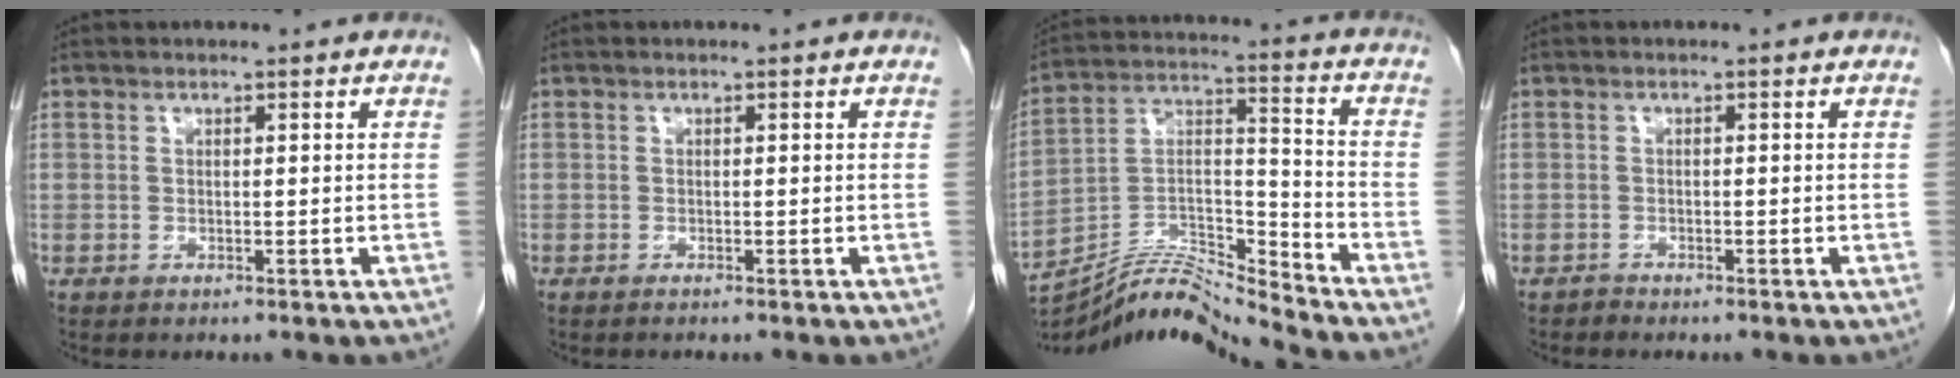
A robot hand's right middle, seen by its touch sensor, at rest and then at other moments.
{"total": 0.0}
{"total": 13.8, "force": [-13.4, -1.2, 3.3], "torque": [-0.053, 0.042, -0.246]}
{"total": 0.5, "force": [-0.5, 0.1, -0.2], "torque": [0.003, -0.001, -0.011]}